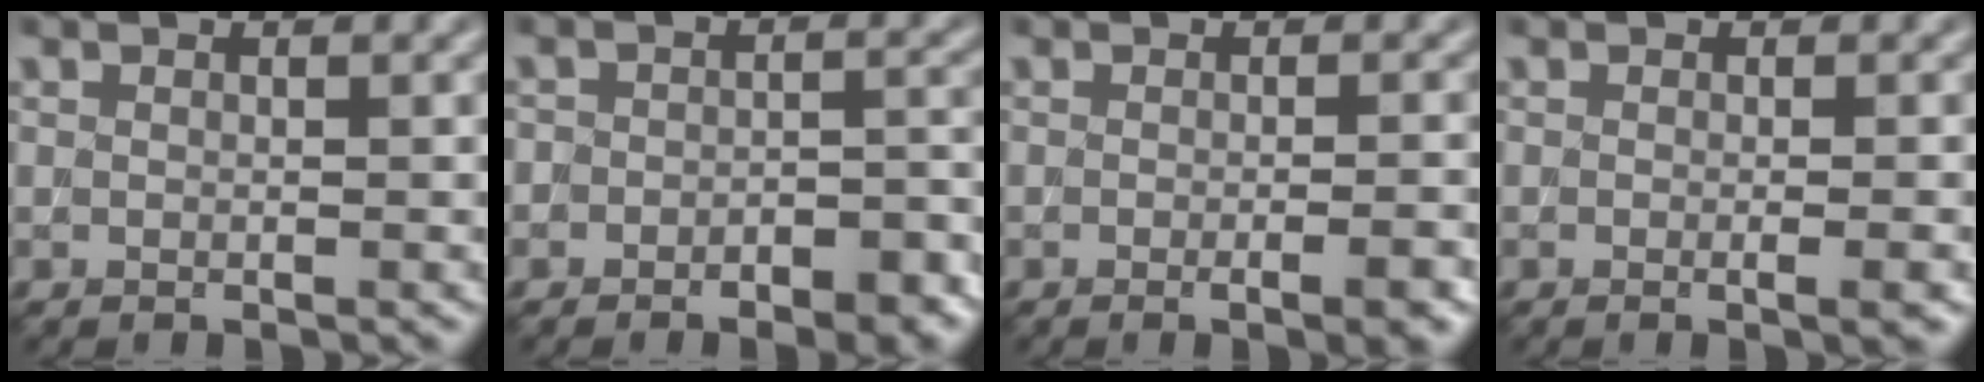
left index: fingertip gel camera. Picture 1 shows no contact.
{"total": 4.4, "force": [-3.1, 2.1, 2.4], "torque": [-0.024, 0.009, -0.043]}
{"total": 3.5, "force": [-1.0, 1.2, 3.2], "torque": [-0.018, 0.007, -0.013]}
{"total": 2.9, "force": [-0.2, 1.3, 2.6], "torque": [-0.001, 0.006, -0.015]}